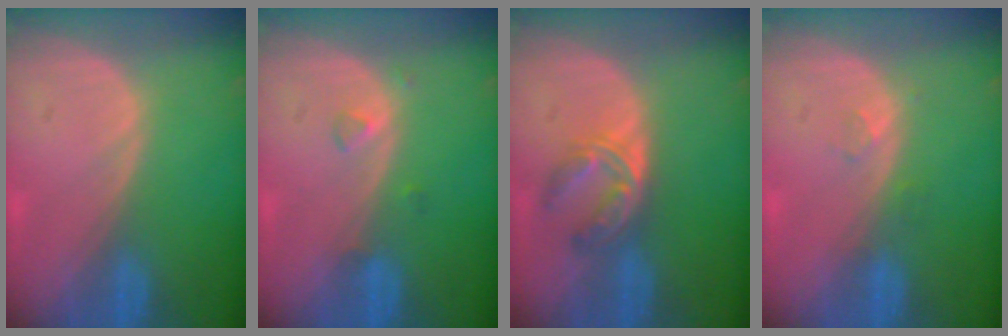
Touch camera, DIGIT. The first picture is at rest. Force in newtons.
{"total": 1.5, "press": 1.5, "slide": 0.1}
{"total": 6.0, "press": 5.0, "slide": 3.3}
{"total": 1.4, "press": 1.3, "slide": 0.6}